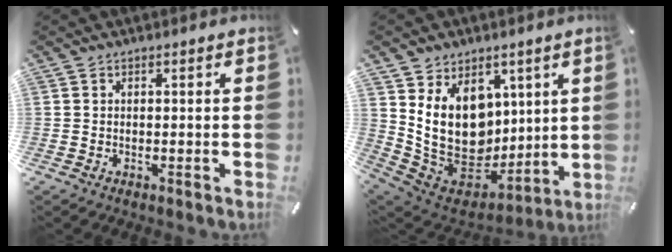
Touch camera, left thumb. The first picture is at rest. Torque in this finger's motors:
{"motor_torque": [2.79, 2.23, 1.50, -1.27, 0.44]}